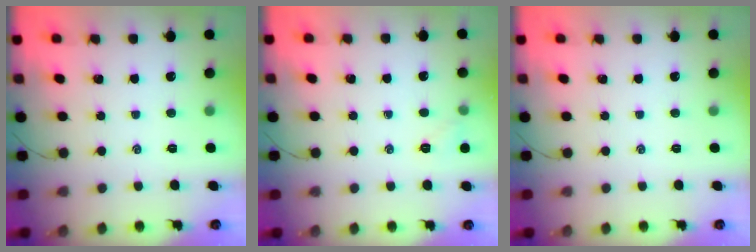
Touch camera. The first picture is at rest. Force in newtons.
{"total": 4.8, "press": 4.6, "slide": 1.3}
{"total": 0.0}